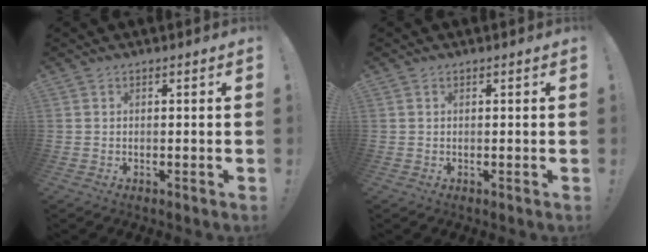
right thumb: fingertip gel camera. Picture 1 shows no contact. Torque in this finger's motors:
{"motor_torque": [-0.26, 0.04, -0.26, 0.26, -0.07]}